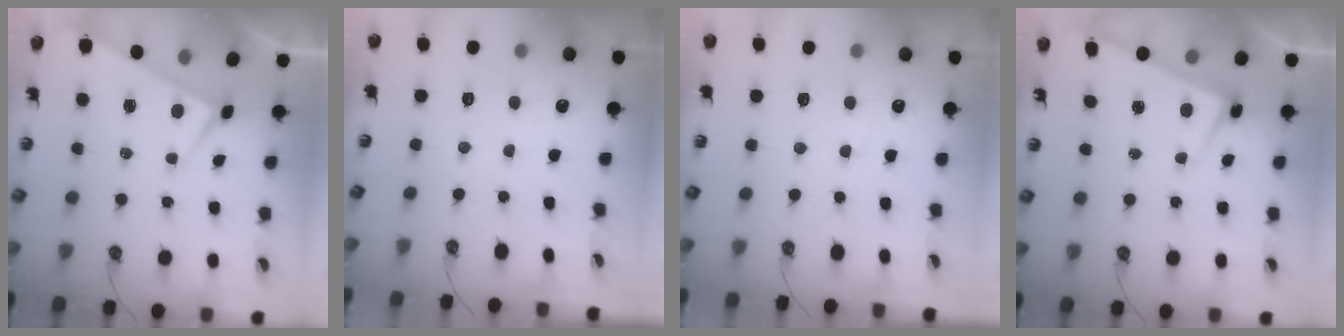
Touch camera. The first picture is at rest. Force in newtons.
{"total": 0.0}
{"total": 1.1, "press": 1.0, "slide": 0.5}
{"total": 2.9, "press": 2.8, "slide": 0.6}